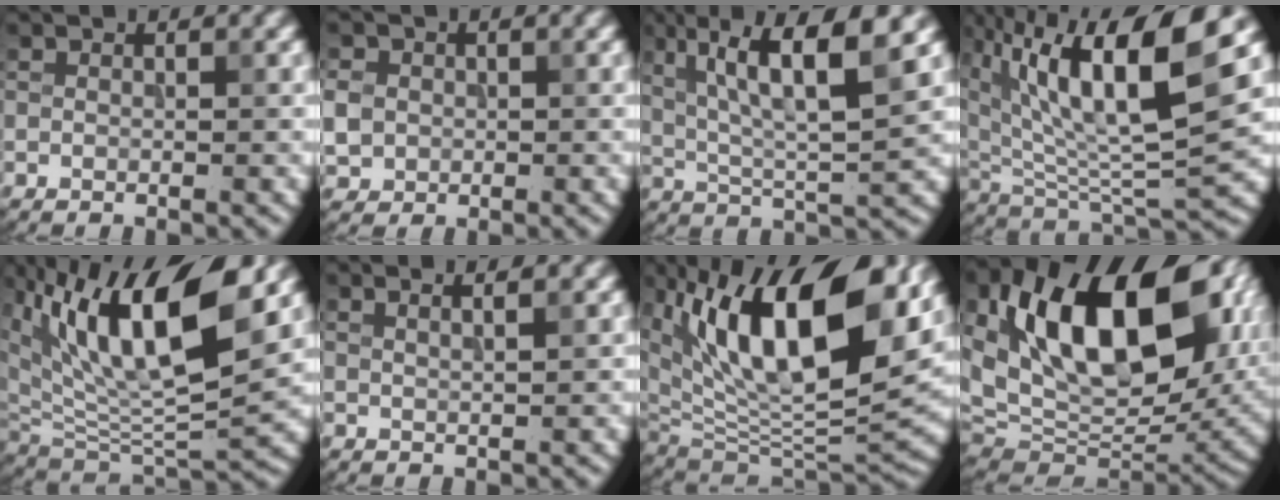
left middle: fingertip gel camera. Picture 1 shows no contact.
{"total": 3.0, "force": [-0.1, 2.8, 1.2], "torque": [-0.031, 0.000, -0.001]}
{"total": 9.7, "force": [3.8, 2.2, 8.6], "torque": [-0.149, 0.009, 0.068]}
{"total": 13.4, "force": [5.7, 4.1, 11.5], "torque": [-0.199, 0.010, 0.102]}
{"total": 12.9, "force": [6.0, 5.4, 10.1], "torque": [-0.171, 0.001, 0.112]}
{"total": 2.5, "force": [1.5, 1.0, 1.6], "torque": [0.003, 0.009, -0.008]}
{"total": 15.5, "force": [6.1, 7.4, 12.2], "torque": [-0.188, 0.002, 0.107]}
{"total": 16.9, "force": [4.3, 10.0, 12.9], "torque": [-0.216, 0.008, 0.078]}